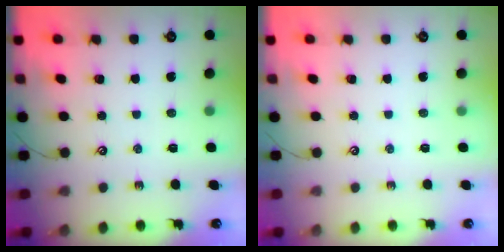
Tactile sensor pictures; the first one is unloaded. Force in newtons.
{"total": 0.0}